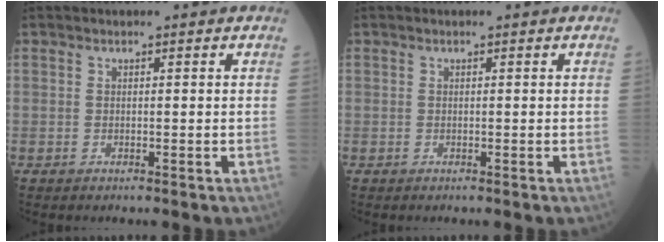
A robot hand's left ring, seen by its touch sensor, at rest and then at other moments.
{"total": 0.0}